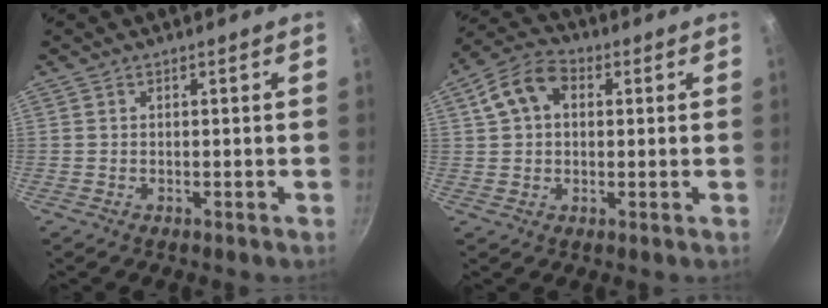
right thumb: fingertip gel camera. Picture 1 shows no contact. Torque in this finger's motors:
{"motor_torque": [-0.44, 0.67, 0.31, -0.22, 0.11]}